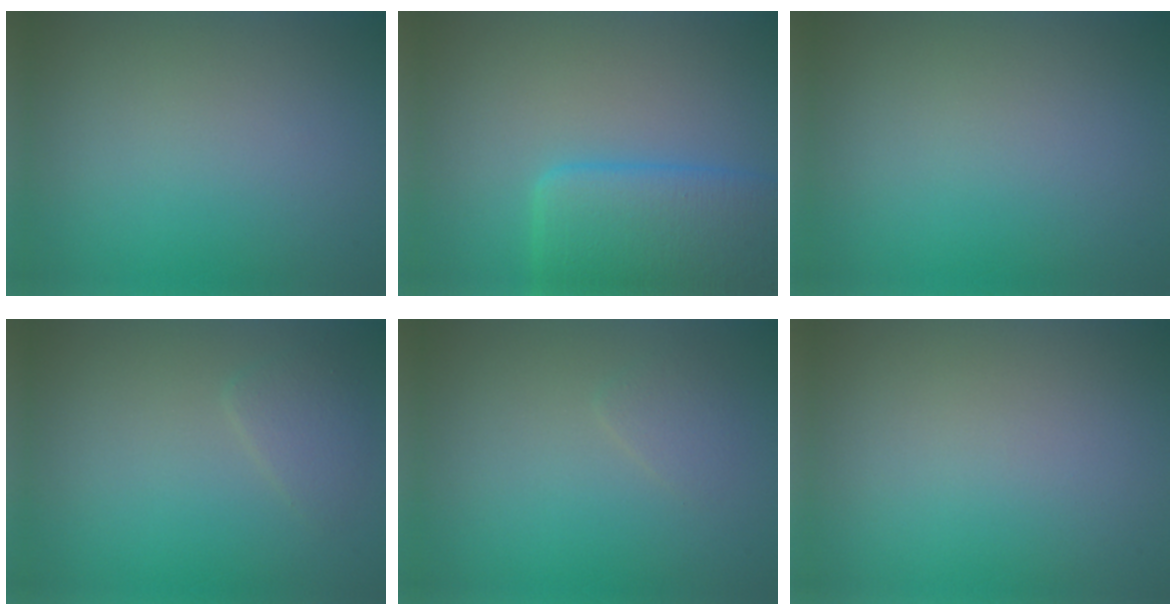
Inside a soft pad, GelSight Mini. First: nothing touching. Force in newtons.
{"total": 6.3, "press": 6.3, "slide": 0.4}
{"total": 0.0}
{"total": 1.5, "press": 1.5, "slide": 0.1}
{"total": 1.0, "press": 1.0, "slide": 0.0}
{"total": 0.0}